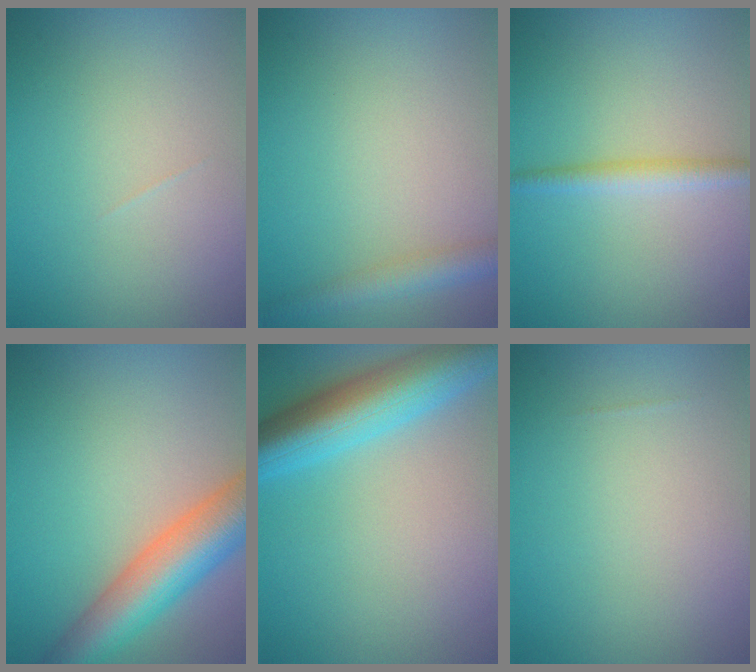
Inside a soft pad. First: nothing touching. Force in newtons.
{"total": 2.9, "press": 2.9, "slide": 0.1}
{"total": 2.0, "press": 2.0, "slide": 0.0}
{"total": 8.2, "press": 8.2, "slide": 0.4}
{"total": 8.6, "press": 8.6, "slide": 0.4}
{"total": 0.0}